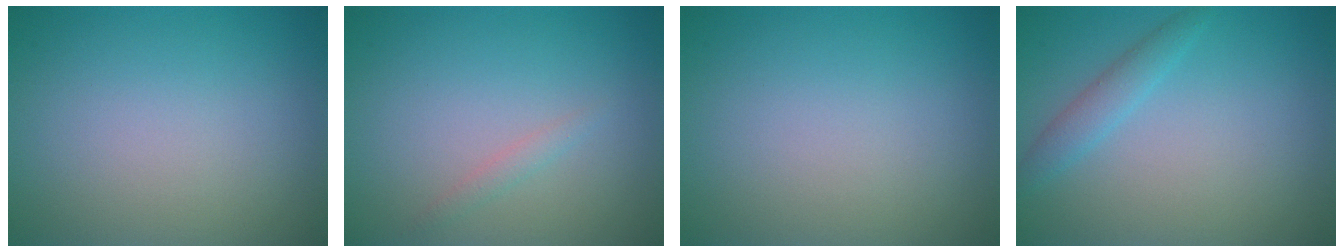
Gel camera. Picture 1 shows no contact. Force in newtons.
{"total": 0.8, "press": 0.8, "slide": 0.0}
{"total": 0.0}
{"total": 1.8, "press": 1.8, "slide": 0.1}